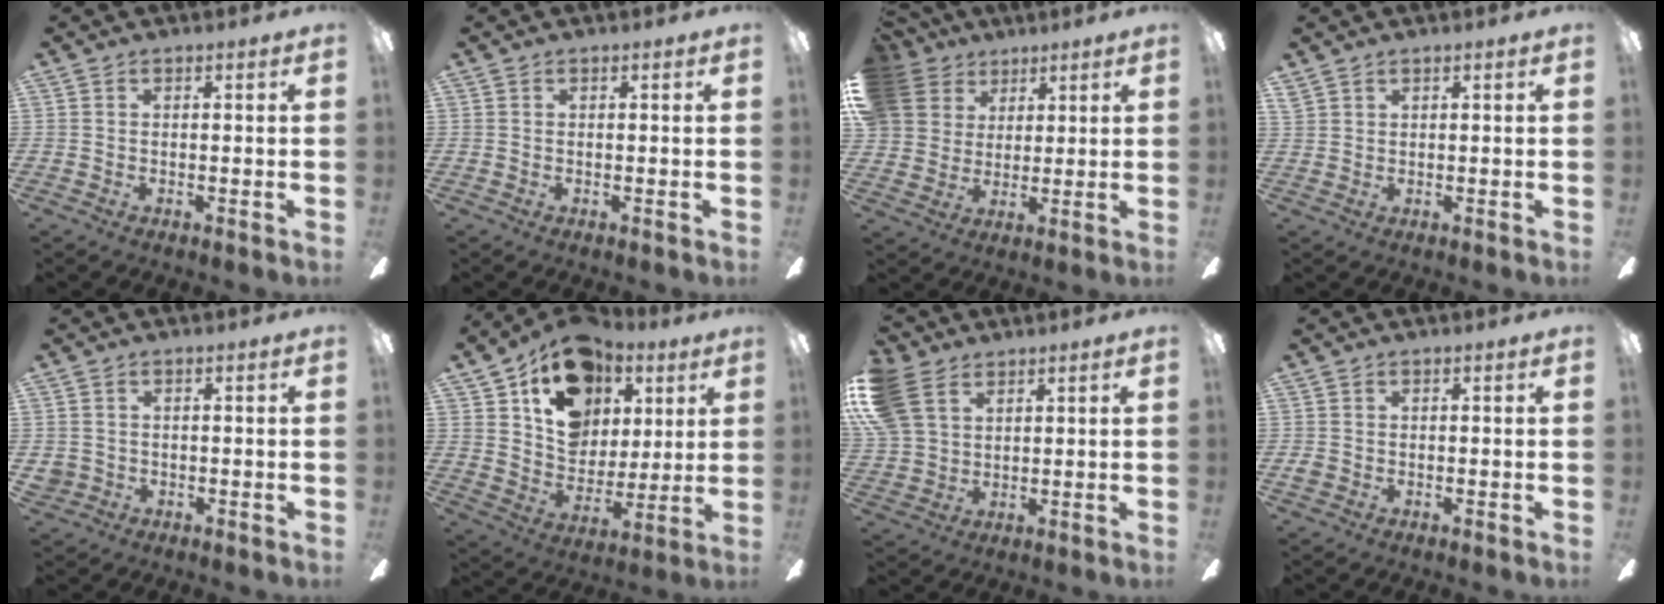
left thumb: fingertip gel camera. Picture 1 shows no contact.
{"total": 0.0}
{"total": 11.1, "force": [6.2, 8.9, 2.5], "torque": [-0.071, -0.028, 0.124]}
{"total": 1.4, "force": [1.2, 0.8, 0.2], "torque": [-0.005, -0.001, 0.024]}
{"total": 2.0, "force": [-0.1, 2.0, 0.2], "torque": [-0.006, 0.002, -0.004]}
{"total": 18.6, "force": [10.6, 12.9, 8.1], "torque": [-0.136, -0.046, 0.196]}
{"total": 11.6, "force": [5.8, 8.1, 6.1], "torque": [-0.157, -0.001, 0.115]}
{"total": 1.1, "force": [-0.1, 1.0, 0.4], "torque": [-0.007, 0.005, -0.005]}